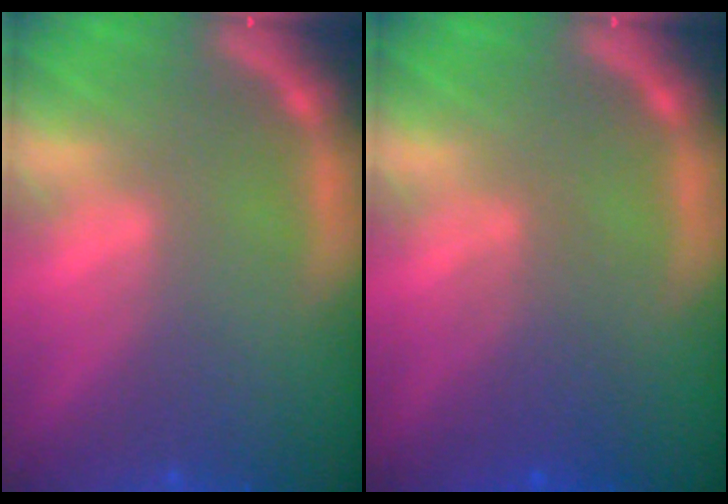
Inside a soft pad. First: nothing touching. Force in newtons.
{"total": 3.1}